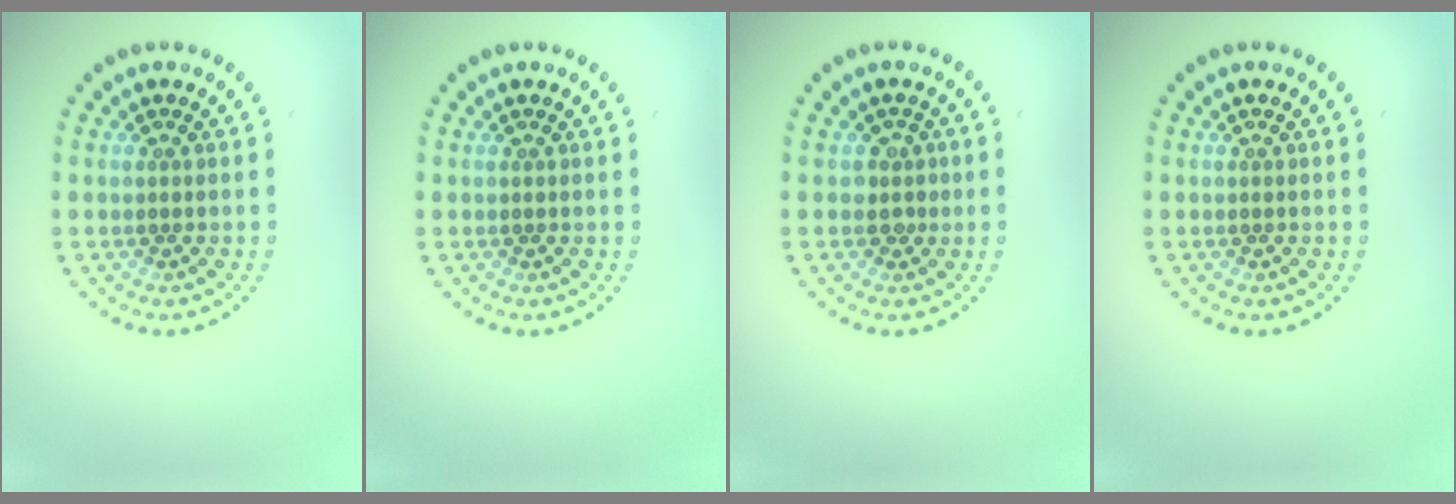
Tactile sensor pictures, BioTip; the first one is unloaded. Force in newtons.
{"total": 0.0}
{"total": 1.3, "press": 1.1, "slide": 0.8}
{"total": 0.0}